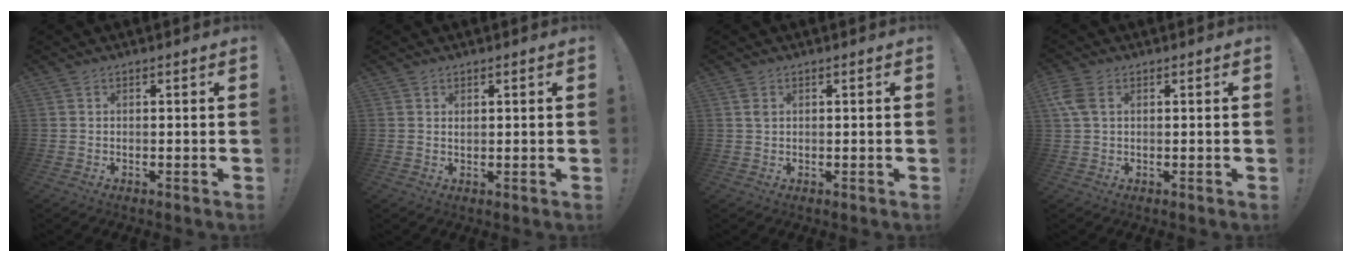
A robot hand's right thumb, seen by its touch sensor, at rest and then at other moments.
{"total": 1.0, "force": [0.8, 0.6, 0.2], "torque": [0.009, -0.006, 0.012]}
{"total": 1.6, "force": [0.7, 0.9, 1.1], "torque": [-0.021, 0.002, 0.012]}
{"total": 5.2, "force": [1.7, 3.3, 3.7], "torque": [-0.085, 0.003, 0.032]}